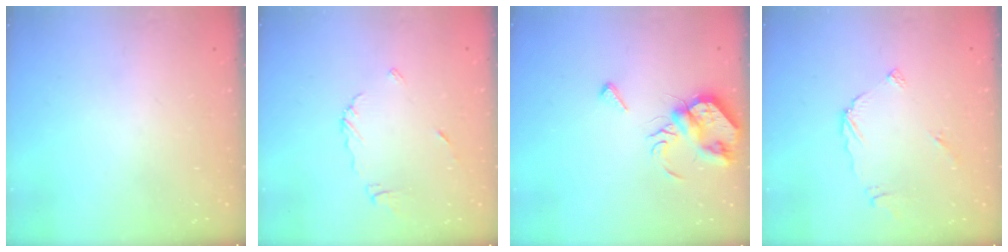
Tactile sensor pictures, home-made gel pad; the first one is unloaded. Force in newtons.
{"total": 7.1, "press": 7.1, "slide": 0.5}
{"total": 8.4, "press": 8.3, "slide": 0.8}
{"total": 4.9, "press": 4.9, "slide": 0.4}